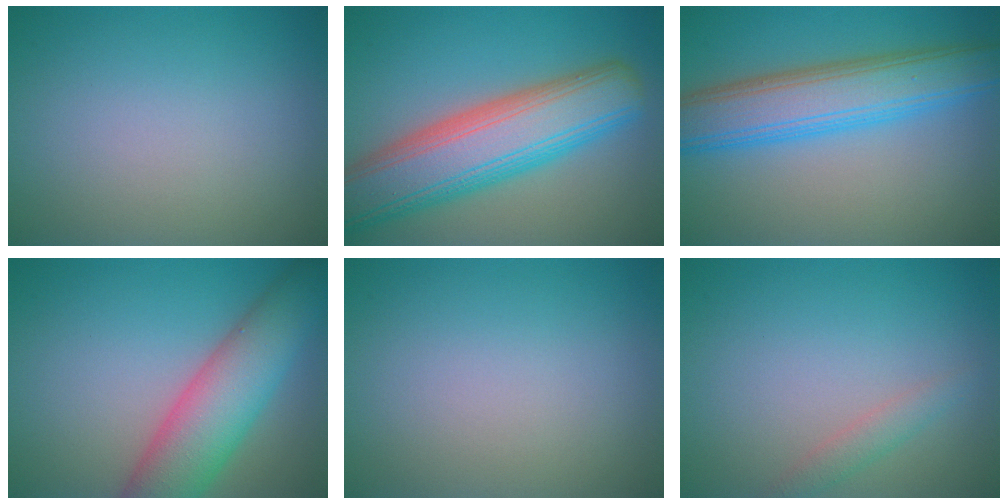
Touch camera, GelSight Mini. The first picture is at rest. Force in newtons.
{"total": 10.4, "press": 10.4, "slide": 0.6}
{"total": 7.7, "press": 7.7, "slide": 0.2}
{"total": 8.2, "press": 8.2, "slide": 0.2}
{"total": 0.0}
{"total": 1.5, "press": 1.5, "slide": 0.1}